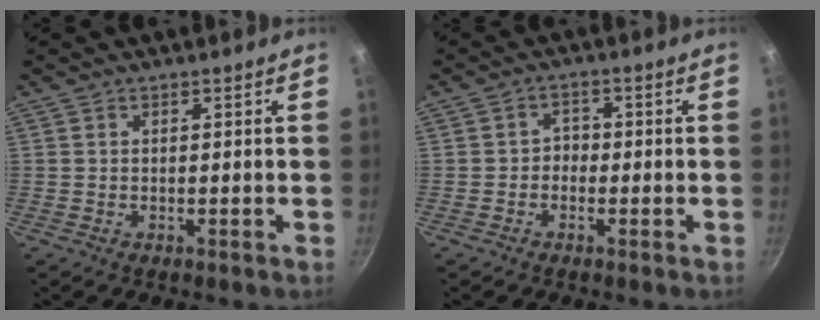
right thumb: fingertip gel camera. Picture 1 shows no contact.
{"total": 2.5, "force": [-0.8, 2.1, 1.0], "torque": [0.003, 0.013, -0.018]}